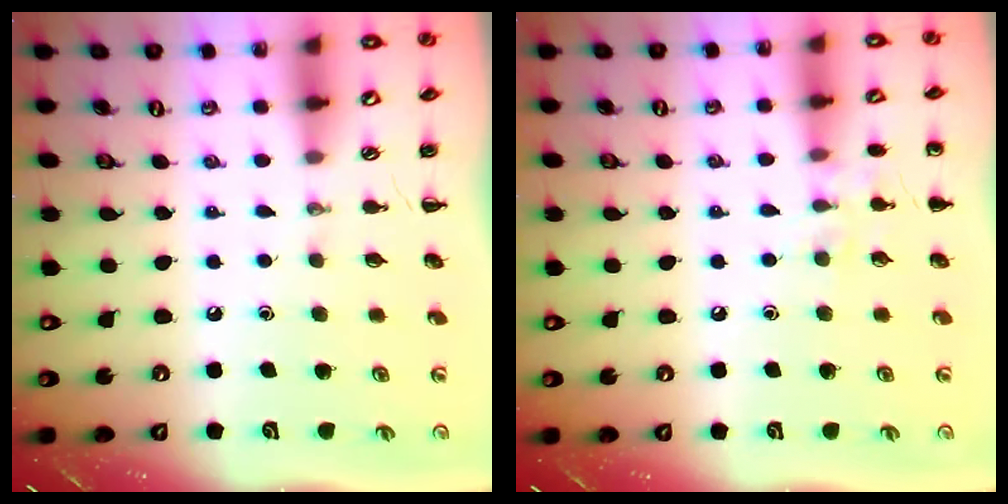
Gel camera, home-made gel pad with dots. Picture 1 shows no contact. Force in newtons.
{"total": 7.0, "press": 6.7, "slide": 2.0}